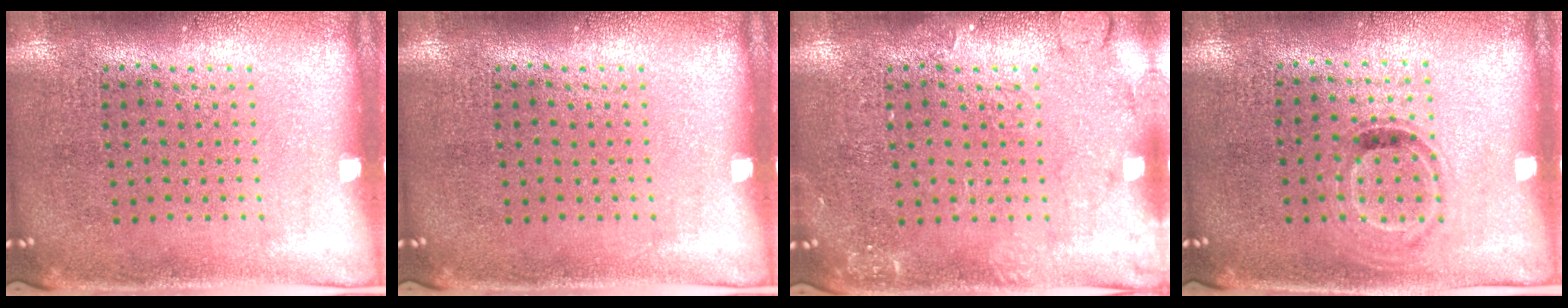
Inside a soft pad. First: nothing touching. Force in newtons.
{"total": 0.0}
{"total": 2.2, "press": 2.2, "slide": 0.4}
{"total": 0.8, "press": 0.7, "slide": 0.4}